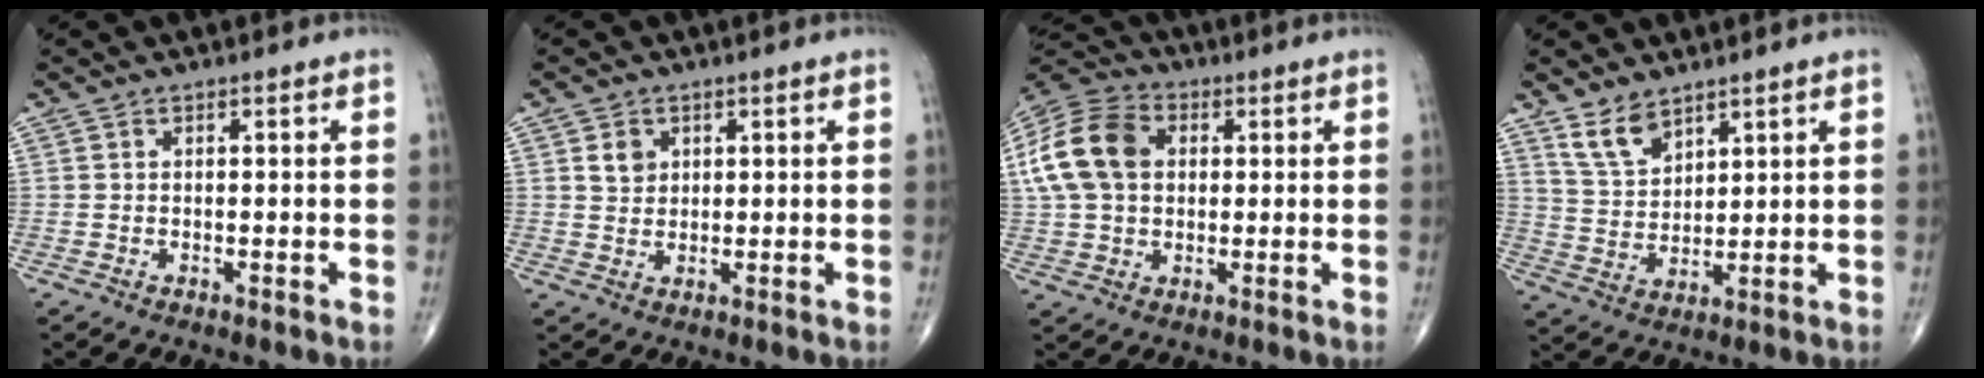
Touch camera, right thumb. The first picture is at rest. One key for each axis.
{"total": 3.1, "fx": 1.2, "fy": 2.5, "fz": 1.4, "tx": -0.011, "ty": -0.007, "tz": 0.023}
{"total": 15.7, "fx": 2.7, "fy": 11.1, "fz": 10.7, "tx": -0.214, "ty": 0.021, "tz": 0.043}
{"total": 6.7, "fx": 4.9, "fy": 3.2, "fz": 3.2, "tx": -0.047, "ty": -0.029, "tz": 0.104}